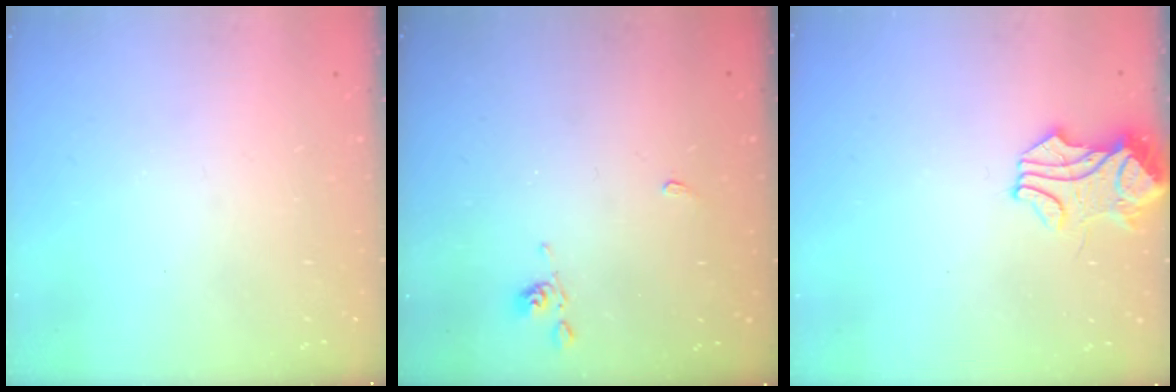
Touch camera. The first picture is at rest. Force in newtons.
{"total": 2.2, "press": 2.1, "slide": 0.6}
{"total": 1.9, "press": 1.8, "slide": 0.8}